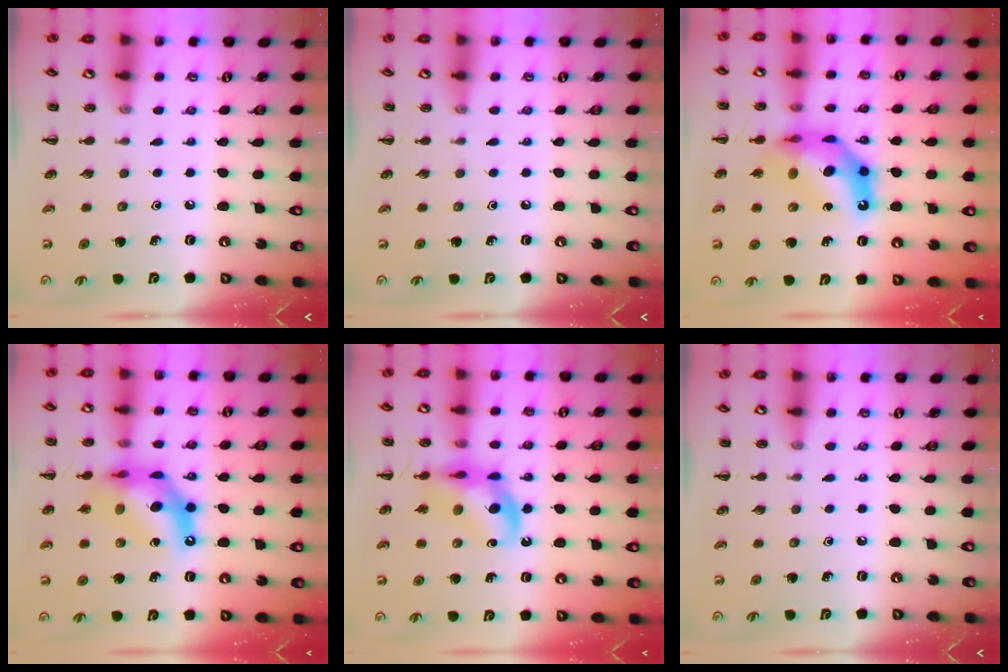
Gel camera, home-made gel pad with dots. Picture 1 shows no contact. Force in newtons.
{"total": 0.0}
{"total": 12.0, "press": 11.4, "slide": 3.5}
{"total": 13.0, "press": 12.6, "slide": 3.0}
{"total": 10.4, "press": 9.9, "slide": 3.1}
{"total": 0.0}